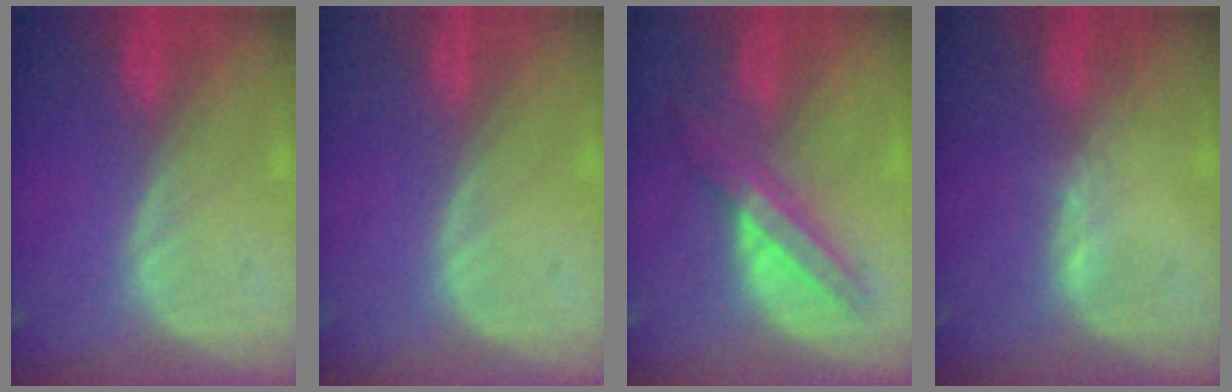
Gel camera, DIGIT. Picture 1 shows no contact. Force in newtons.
{"total": 0.0}
{"total": 7.2, "press": 6.1, "slide": 3.8}
{"total": 0.7, "press": 0.7, "slide": 0.2}